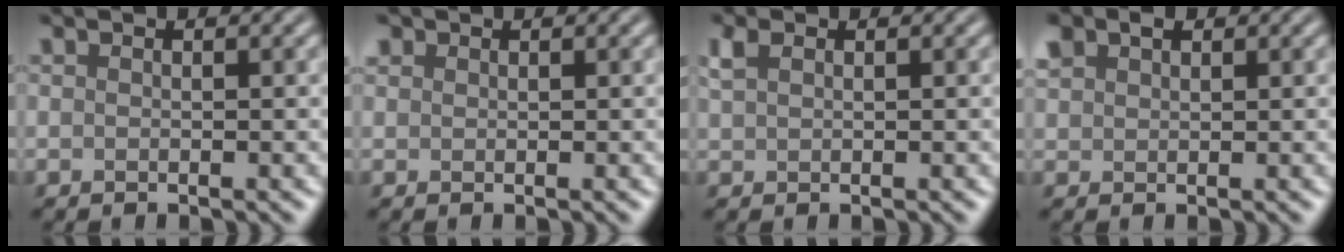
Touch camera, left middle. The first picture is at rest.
{"total": 0.7, "force": [0.5, 0.4, 0.0], "torque": [0.003, 0.001, 0.010]}
{"total": 1.6, "force": [1.0, 0.9, 0.9], "torque": [-0.024, 0.005, 0.022]}
{"total": 2.3, "force": [1.5, 1.5, 1.0], "torque": [-0.023, 0.008, 0.029]}